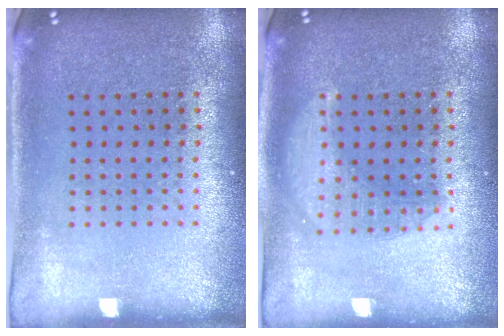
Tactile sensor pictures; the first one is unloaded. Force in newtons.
{"total": 2.6, "press": 2.6, "slide": 0.4}